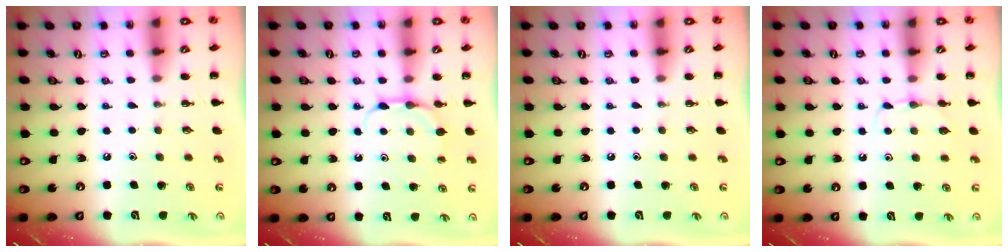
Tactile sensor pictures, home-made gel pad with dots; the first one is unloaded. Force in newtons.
{"total": 5.5, "press": 5.3, "slide": 1.4}
{"total": 0.0}
{"total": 4.9, "press": 4.8, "slide": 1.3}